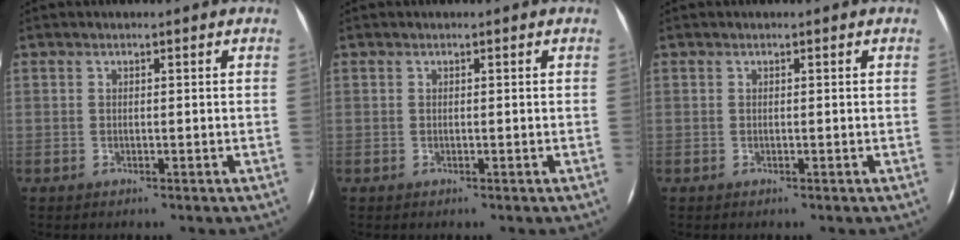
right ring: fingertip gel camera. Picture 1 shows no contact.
{"total": 0.0}
{"total": 0.0}